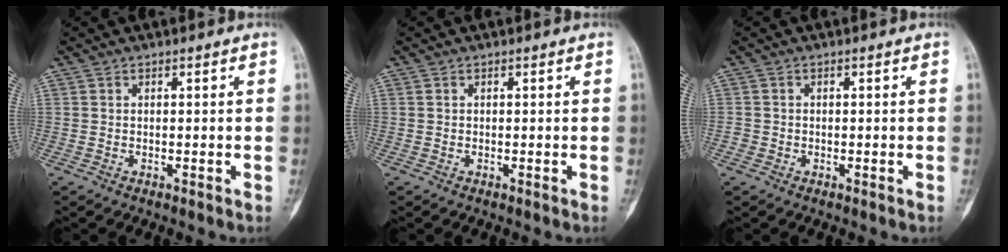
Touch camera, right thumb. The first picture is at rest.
{"total": 0.0}
{"total": 1.0, "force": [-0.4, 0.9, 0.0], "torque": [0.005, 0.003, -0.012]}